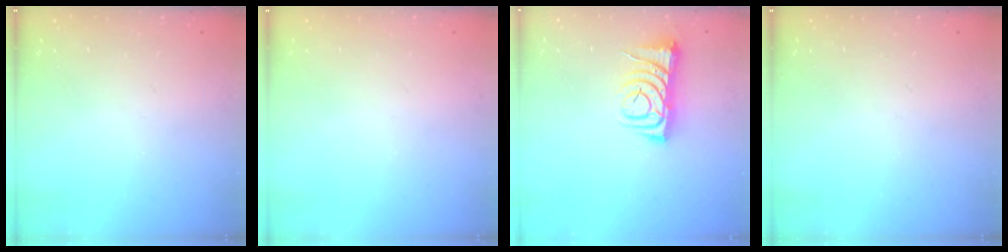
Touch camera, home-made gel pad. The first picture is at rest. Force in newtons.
{"total": 0.0}
{"total": 6.8, "press": 6.7, "slide": 1.0}
{"total": 0.0}